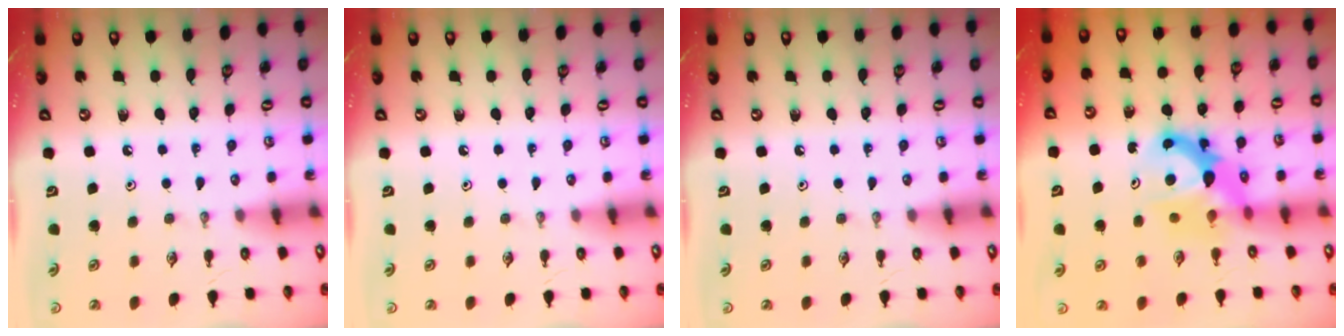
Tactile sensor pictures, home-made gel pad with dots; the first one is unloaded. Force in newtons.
{"total": 0.0}
{"total": 0.0}
{"total": 8.6, "press": 8.5, "slide": 0.5}